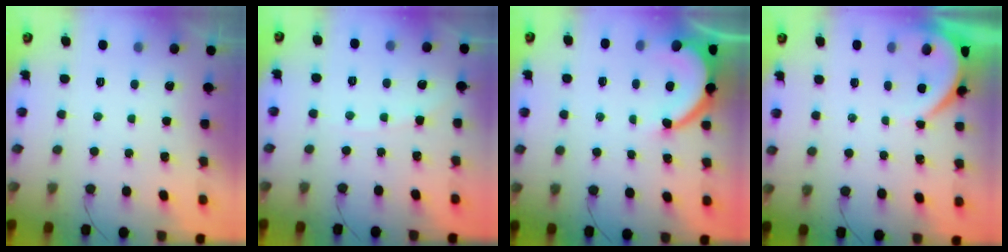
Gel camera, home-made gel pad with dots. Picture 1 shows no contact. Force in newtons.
{"total": 2.1, "press": 2.1, "slide": 0.3}
{"total": 7.9, "press": 7.8, "slide": 0.8}
{"total": 3.8, "press": 3.8, "slide": 0.2}